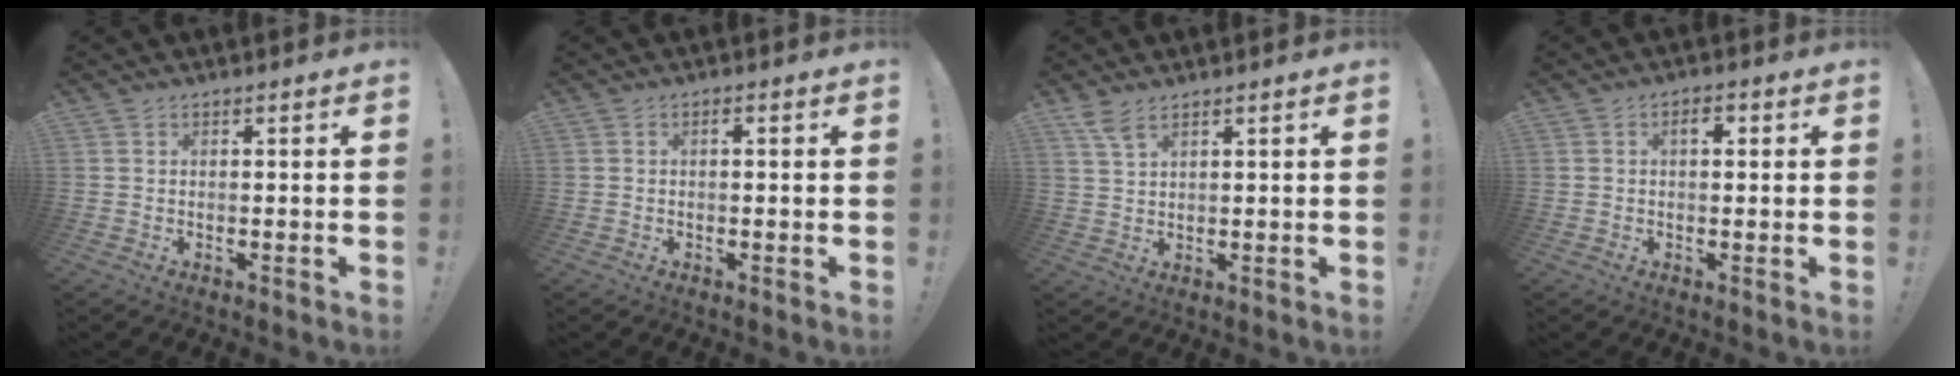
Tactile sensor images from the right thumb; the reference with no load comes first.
{"total": 0.9, "force": [0.1, 0.1, 0.9], "torque": [-0.010, 0.001, -0.002]}
{"total": 4.7, "force": [3.4, 1.3, 2.9], "torque": [-0.056, -0.016, 0.063]}
{"total": 3.0, "force": [0.9, 1.4, 2.5], "torque": [-0.029, 0.001, 0.008]}